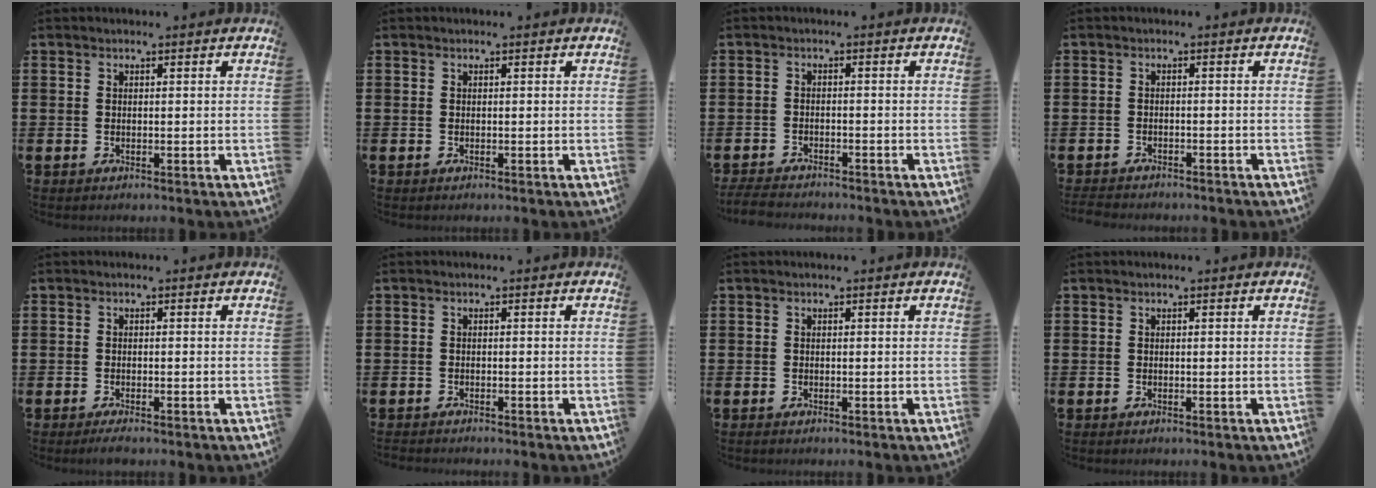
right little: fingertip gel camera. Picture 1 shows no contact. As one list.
[{"total": 0.0}, {"total": 2.3, "force": [-2.2, 0.2, 0.4], "torque": [-0.008, 0.005, -0.047]}, {"total": 1.6, "force": [-1.6, 0.2, 0.2], "torque": [-0.006, 0.002, -0.034]}, {"total": 0.9, "force": [-0.7, 0.1, 0.6], "torque": [-0.012, -0.003, -0.013]}, {"total": 0.6, "force": [-0.6, 0.0, -0.1], "torque": [0.001, -0.002, -0.012]}, {"total": 0.0}, {"total": 0.0}]